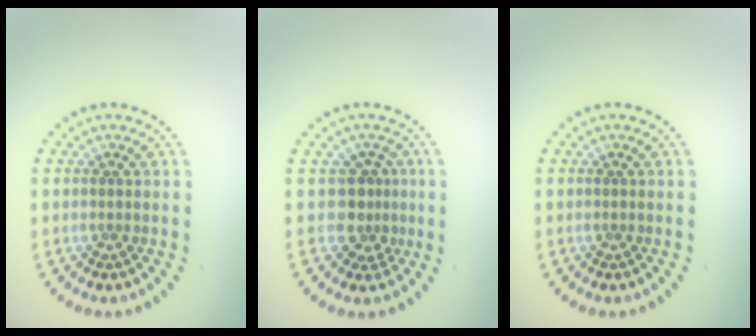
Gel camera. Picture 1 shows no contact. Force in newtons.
{"total": 2.5, "press": 1.8, "slide": 1.7}
{"total": 0.0}